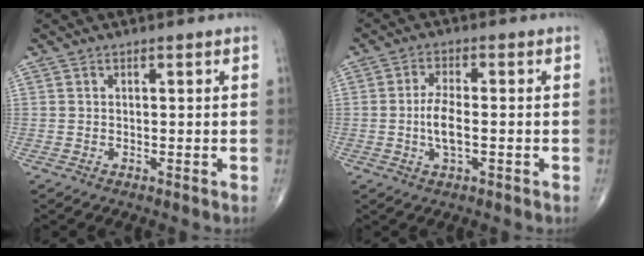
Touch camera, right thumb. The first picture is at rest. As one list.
[{"total": 5.4, "force": [-0.9, 2.1, 4.9], "torque": [-0.098, 0.007, -0.018]}]